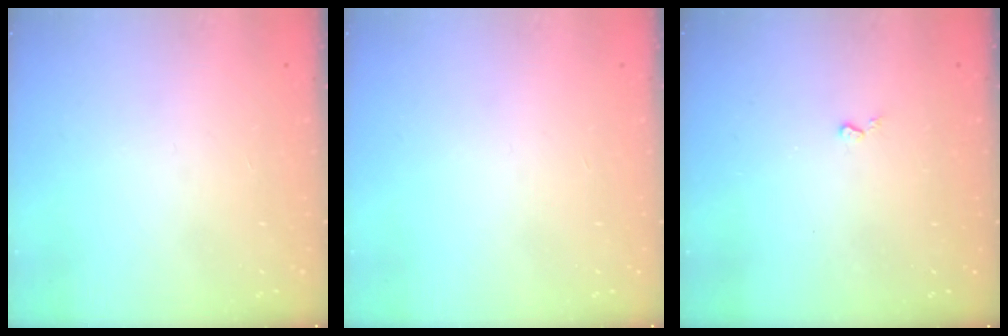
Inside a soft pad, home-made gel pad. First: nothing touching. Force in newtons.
{"total": 0.0}
{"total": 3.1, "press": 3.1, "slide": 0.5}